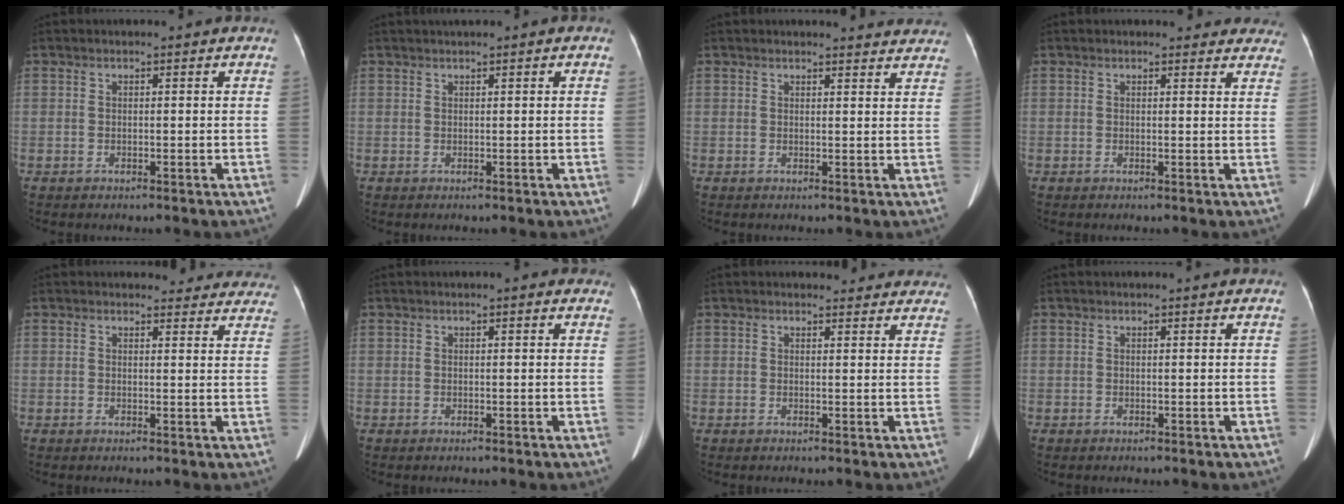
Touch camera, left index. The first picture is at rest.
{"total": 1.5, "force": [0.9, 0.2, 1.1], "torque": [-0.021, 0.019, 0.015]}
{"total": 7.3, "force": [7.2, 1.2, 1.1], "torque": [0.005, -0.009, 0.055]}
{"total": 8.5, "force": [7.8, 2.7, 1.8], "torque": [0.009, -0.006, 0.063]}
{"total": 9.4, "force": [8.9, 2.9, 0.8], "torque": [0.027, -0.015, 0.069]}
{"total": 1.5, "force": [1.0, 0.4, 1.1], "torque": [-0.010, 0.007, 0.008]}
{"total": 6.4, "force": [6.0, 2.0, 0.9], "torque": [0.010, -0.002, 0.045]}
{"total": 0.0}